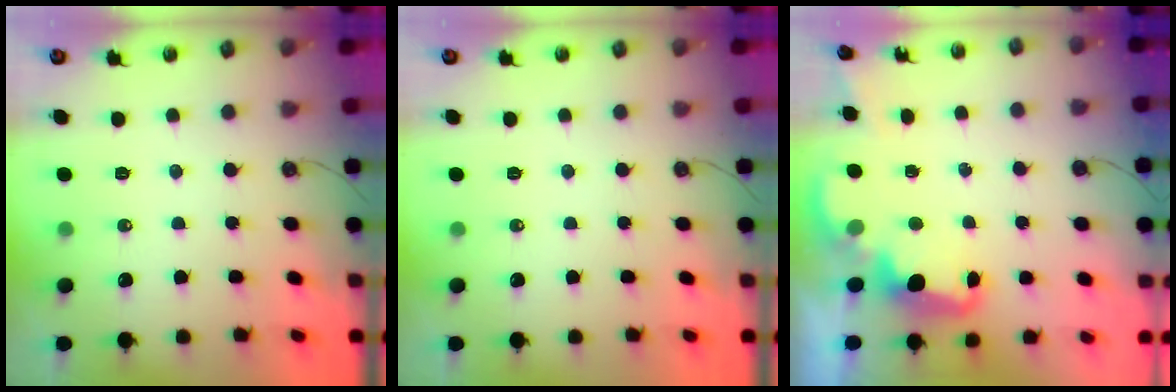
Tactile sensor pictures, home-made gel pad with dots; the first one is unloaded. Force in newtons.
{"total": 0.0}
{"total": 2.7, "press": 2.7, "slide": 0.7}